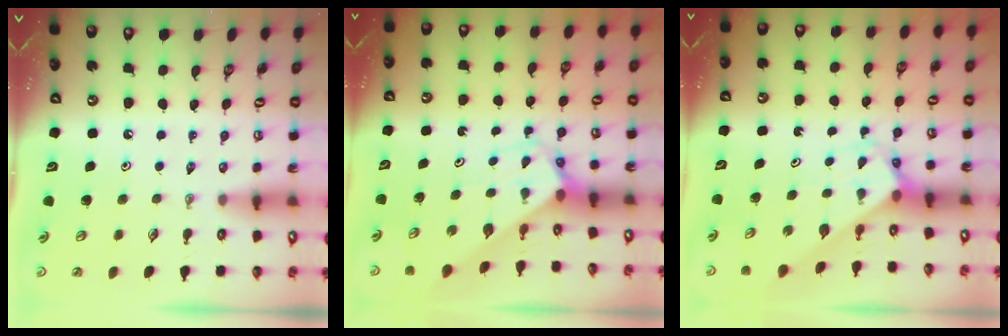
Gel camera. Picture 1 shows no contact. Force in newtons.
{"total": 2.8, "press": 2.8, "slide": 0.2}
{"total": 3.0, "press": 3.0, "slide": 0.2}